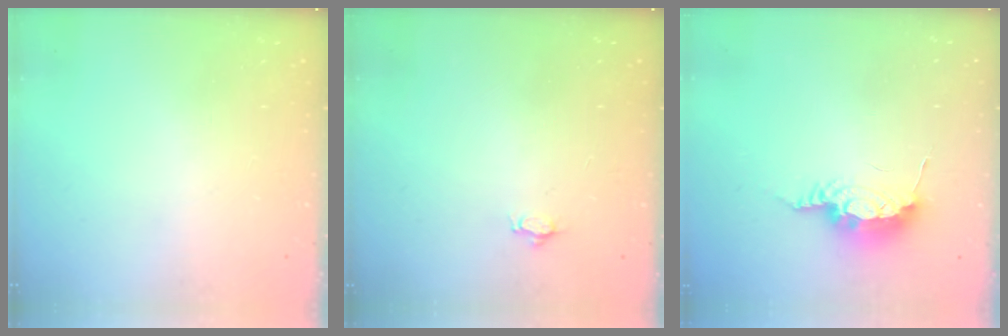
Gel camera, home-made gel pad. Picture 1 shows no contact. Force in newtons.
{"total": 3.4, "press": 3.4, "slide": 0.4}
{"total": 8.6, "press": 8.6, "slide": 0.8}